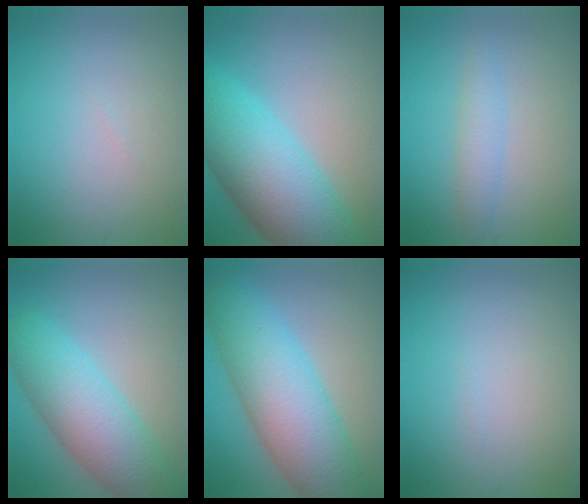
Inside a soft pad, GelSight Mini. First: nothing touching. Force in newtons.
{"total": 11.5, "press": 11.5, "slide": 0.3}
{"total": 1.9, "press": 1.9, "slide": 0.0}
{"total": 8.2, "press": 8.2, "slide": 0.3}
{"total": 10.4, "press": 10.4, "slide": 0.2}
{"total": 0.0}